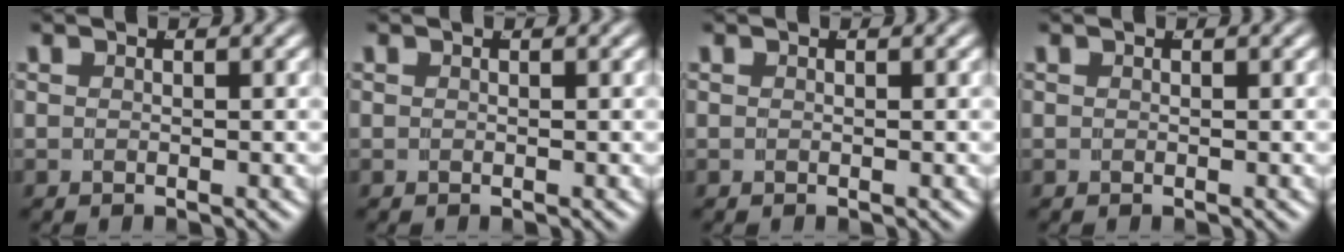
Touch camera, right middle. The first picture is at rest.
{"total": 0.0}
{"total": 0.0}
{"total": 0.0}